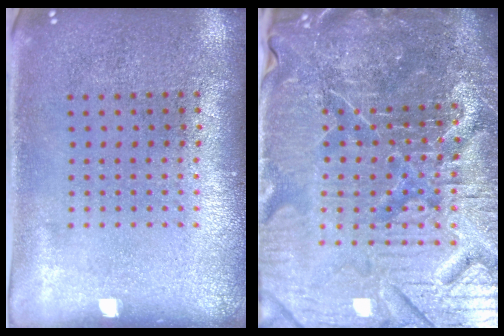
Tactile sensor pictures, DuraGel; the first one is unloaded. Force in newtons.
{"total": 7.1, "press": 6.3, "slide": 3.3}